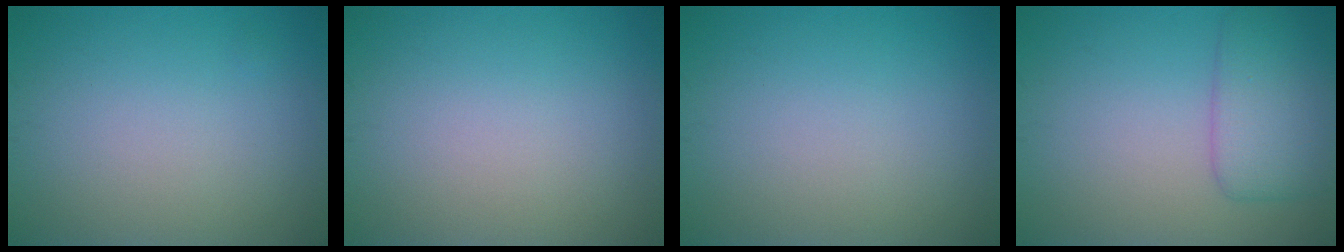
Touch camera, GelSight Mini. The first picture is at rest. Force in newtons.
{"total": 0.0}
{"total": 0.0}
{"total": 4.2, "press": 4.2, "slide": 0.1}